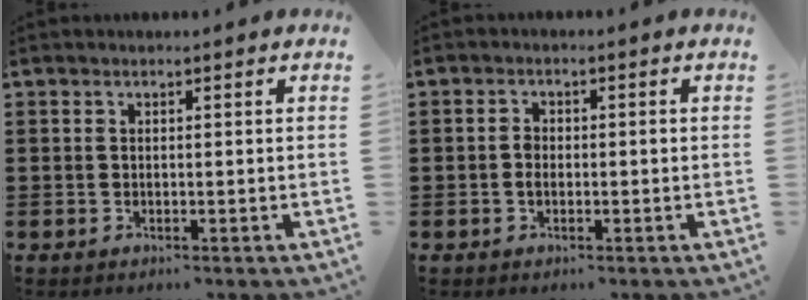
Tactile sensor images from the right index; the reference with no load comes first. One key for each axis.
{"total": 1.8, "fx": -0.3, "fy": 1.0, "fz": 1.5, "tx": -0.028, "ty": 0.002, "tz": -0.004}